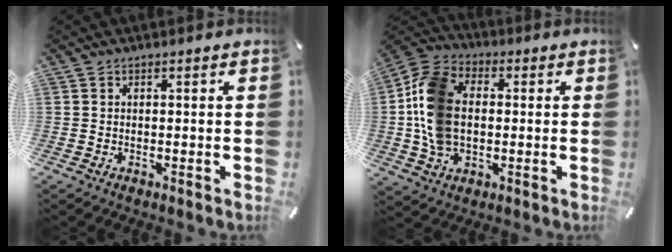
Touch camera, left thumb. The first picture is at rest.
{"total": 13.9, "force": [-0.2, 10.3, 9.2], "torque": [-0.214, 0.017, -0.001]}